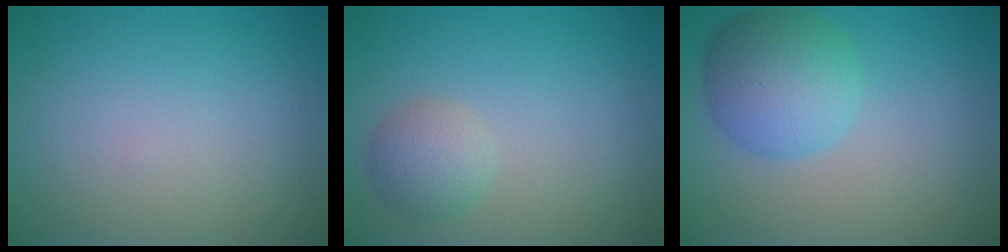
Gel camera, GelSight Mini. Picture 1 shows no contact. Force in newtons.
{"total": 2.2, "press": 2.2, "slide": 0.1}
{"total": 5.4, "press": 5.4, "slide": 0.2}